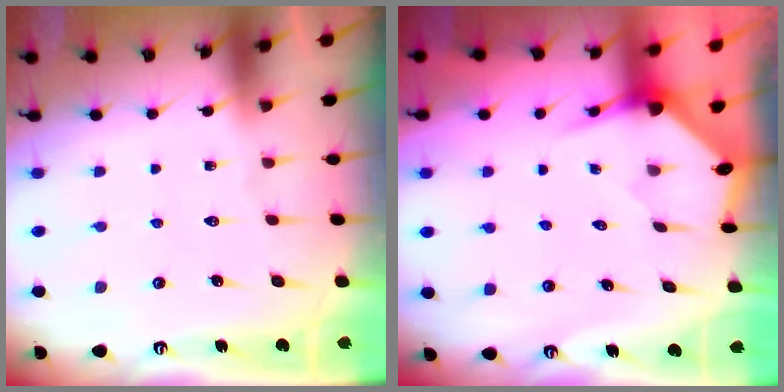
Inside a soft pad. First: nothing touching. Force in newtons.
{"total": 3.4, "press": 3.4, "slide": 0.3}